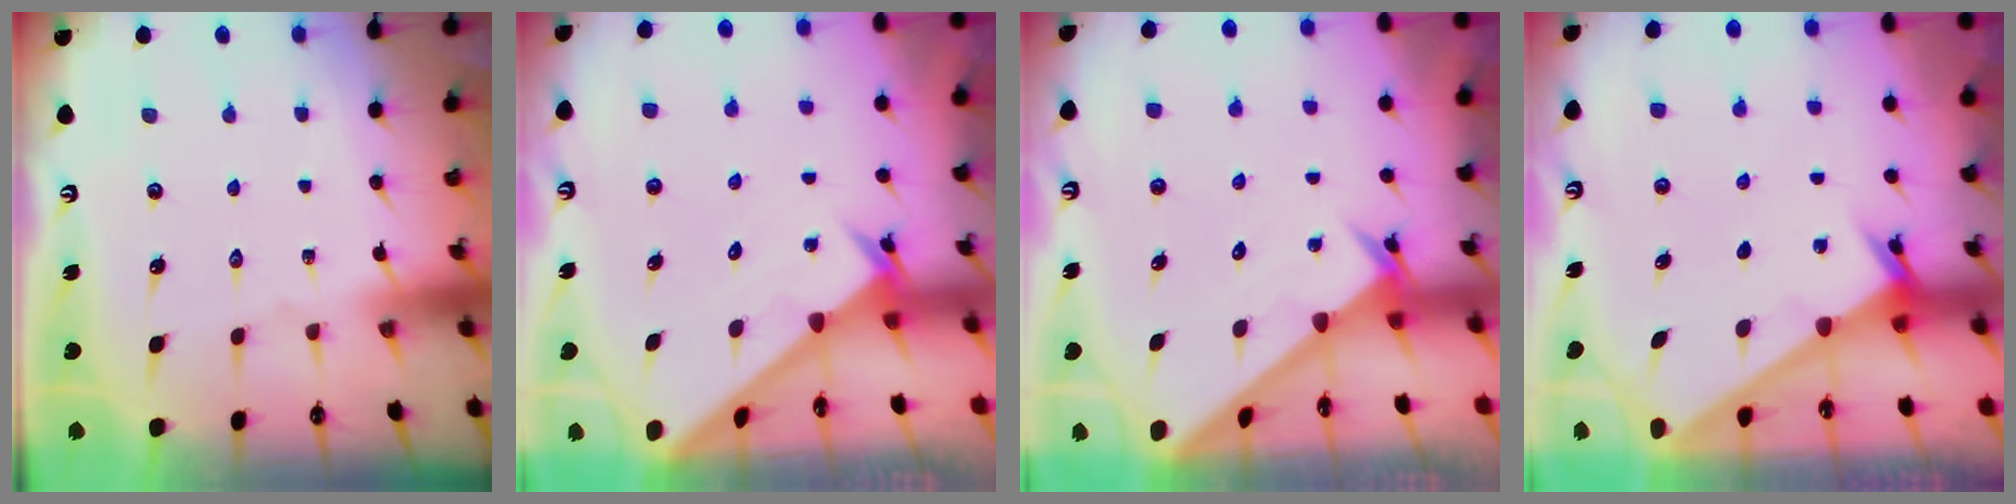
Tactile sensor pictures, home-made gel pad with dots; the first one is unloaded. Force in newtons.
{"total": 2.5, "press": 2.5, "slide": 0.2}
{"total": 2.5, "press": 2.5, "slide": 0.2}
{"total": 2.4, "press": 2.4, "slide": 0.2}